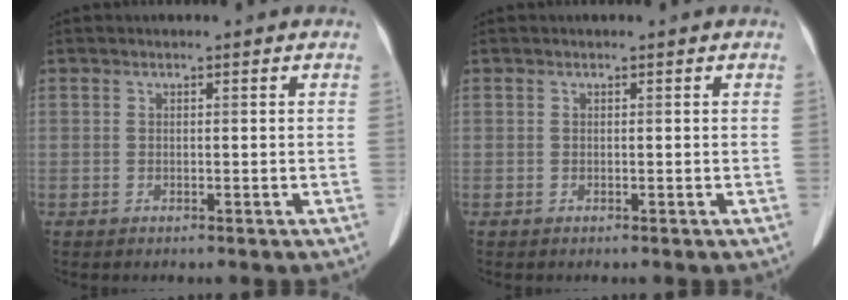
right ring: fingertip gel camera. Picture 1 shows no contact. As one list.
[{"total": 0.0}]